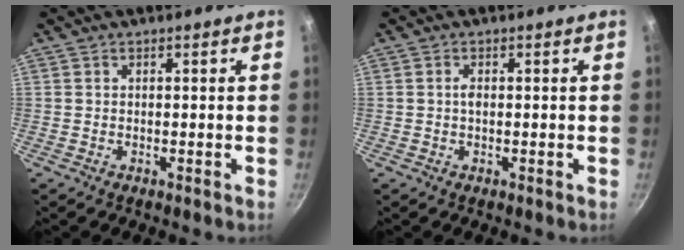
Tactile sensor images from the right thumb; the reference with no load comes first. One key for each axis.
{"total": 1.2, "fx": 0.0, "fy": 0.6, "fz": 1.0, "tx": -0.018, "ty": 0.003, "tz": -0.001}